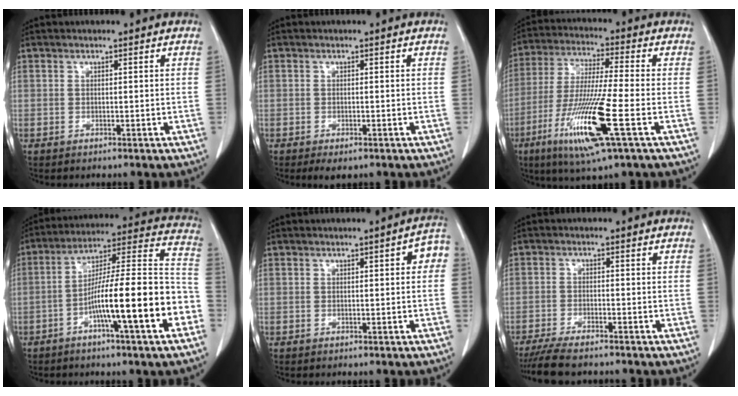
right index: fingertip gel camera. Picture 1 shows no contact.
{"total": 2.2, "force": [-1.4, 0.9, 1.5], "torque": [-0.022, -0.004, -0.014]}
{"total": 15.2, "force": [-5.8, 0.1, 14.0], "torque": [-0.288, -0.030, -0.109]}
{"total": 18.4, "force": [-6.6, 0.9, 17.1], "torque": [-0.249, 0.018, -0.107]}
{"total": 3.1, "force": [0.5, 1.1, 2.9], "torque": [-0.027, 0.013, 0.000]}
{"total": 7.3, "force": [-6.2, 1.1, 3.6], "torque": [-0.058, -0.017, -0.103]}